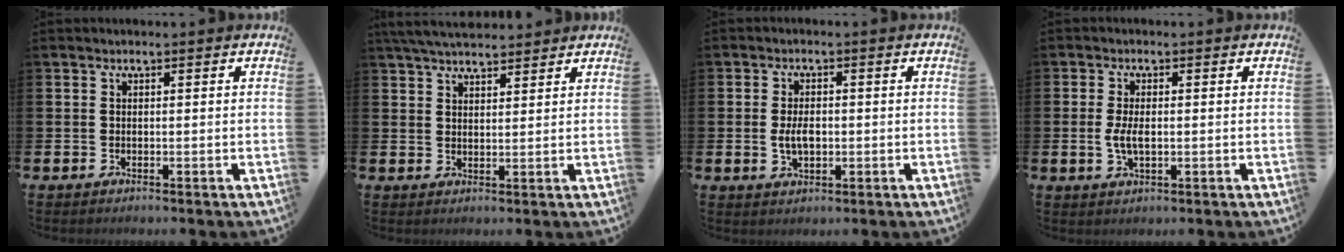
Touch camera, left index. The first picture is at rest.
{"total": 4.5, "force": [4.2, 1.1, 1.2], "torque": [-0.031, -0.011, 0.077]}
{"total": 3.4, "force": [-0.7, 1.9, 2.6], "torque": [-0.037, 0.003, -0.017]}
{"total": 3.1, "force": [-0.7, 1.5, 2.7], "torque": [-0.046, 0.005, -0.016]}